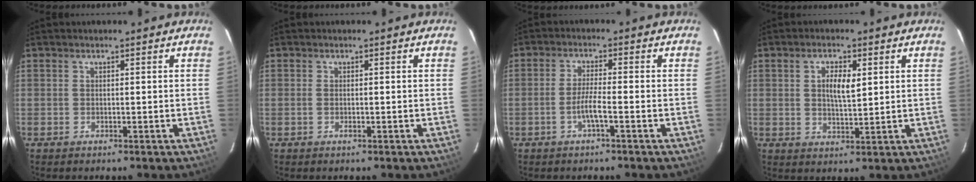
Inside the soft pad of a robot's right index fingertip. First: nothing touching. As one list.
[{"total": 0.6, "force": [-0.2, 0.2, 0.5], "torque": [-0.012, -0.002, -0.004]}, {"total": 3.4, "force": [-1.7, -0.2, 2.9], "torque": [-0.061, -0.002, -0.033]}, {"total": 4.8, "force": [1.4, 2.0, 4.2], "torque": [-0.074, 0.004, 0.026]}]